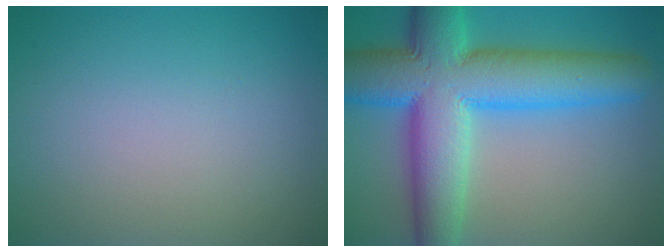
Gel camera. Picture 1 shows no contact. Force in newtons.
{"total": 12.6, "press": 12.6, "slide": 0.2}